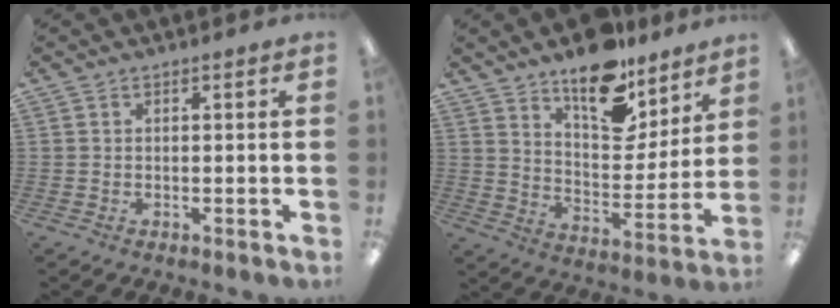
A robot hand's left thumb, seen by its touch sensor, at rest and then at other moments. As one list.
[{"total": 15.5, "force": [12.5, 6.7, 6.3], "torque": [-0.092, -0.094, 0.223]}]